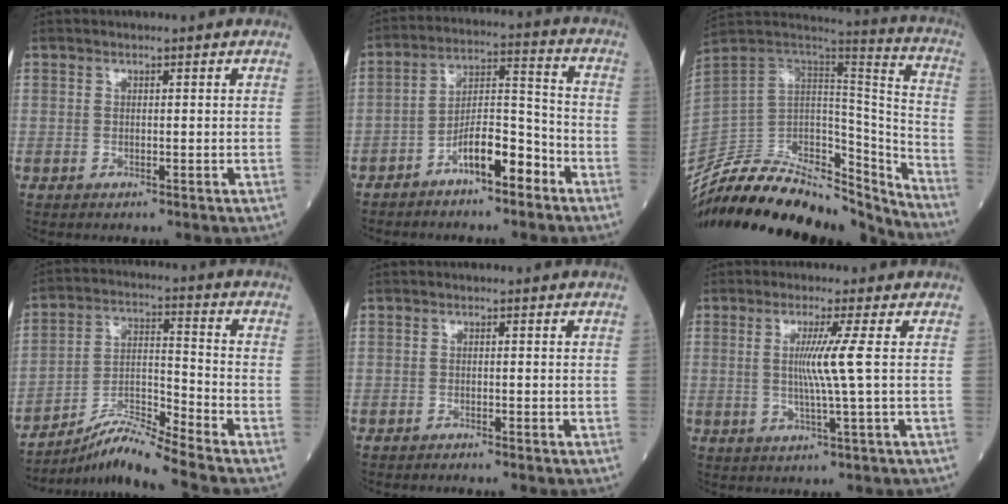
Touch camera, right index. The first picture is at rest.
{"total": 8.4, "force": [-5.3, 2.4, 6.2], "torque": [-0.108, 0.023, -0.094]}
{"total": 31.0, "force": [-28.1, 7.1, 10.9], "torque": [-0.187, -0.005, -0.435]}
{"total": 9.5, "force": [-8.6, -2.2, 3.3], "torque": [-0.069, 0.000, -0.158]}
{"total": 1.1, "force": [-1.0, -0.2, 0.3], "torque": [-0.006, 0.001, -0.016]}
{"total": 5.3, "force": [0.6, -1.7, 5.0], "torque": [-0.097, -0.007, 0.011]}